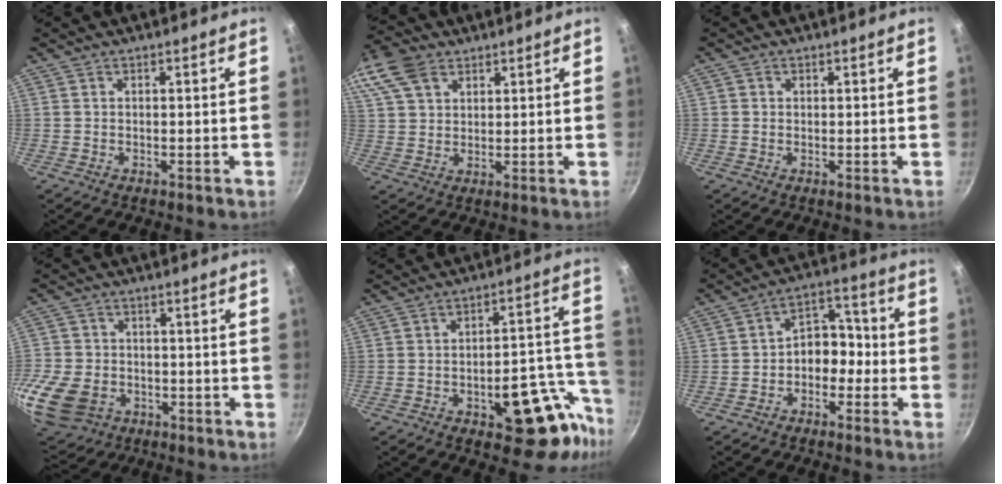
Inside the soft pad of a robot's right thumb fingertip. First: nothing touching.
{"total": 11.9, "force": [6.4, 8.0, 6.1], "torque": [-0.126, 0.010, 0.121]}
{"total": 0.9, "force": [0.2, 0.8, 0.2], "torque": [0.001, 0.000, 0.000]}
{"total": 16.1, "force": [-4.7, 12.5, 9.1], "torque": [-0.200, 0.014, -0.077]}
{"total": 17.6, "force": [-8.4, 8.4, 13.0], "torque": [-0.090, 0.055, -0.113]}
{"total": 7.5, "force": [-2.1, 5.6, 4.6], "torque": [-0.016, 0.045, -0.045]}